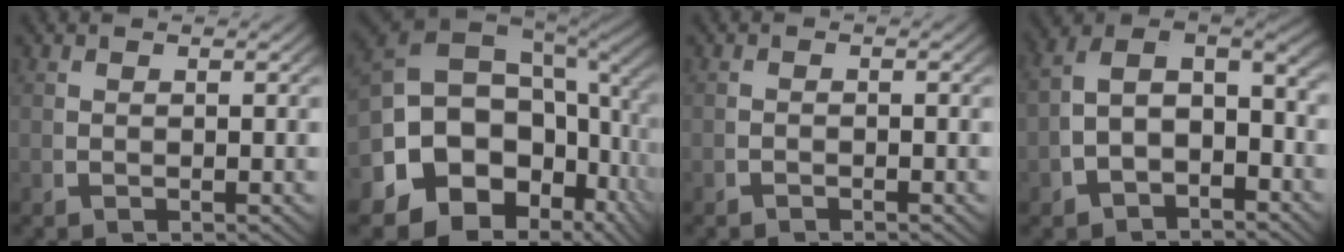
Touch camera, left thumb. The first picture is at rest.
{"total": 18.9, "force": [-2.1, 13.9, 12.7], "torque": [-0.252, -0.066, -0.008]}
{"total": 0.8, "force": [-0.8, 0.0, -0.1], "torque": [0.006, -0.001, -0.016]}
{"total": 10.6, "force": [-0.3, 8.2, 6.8], "torque": [-0.109, -0.002, -0.017]}